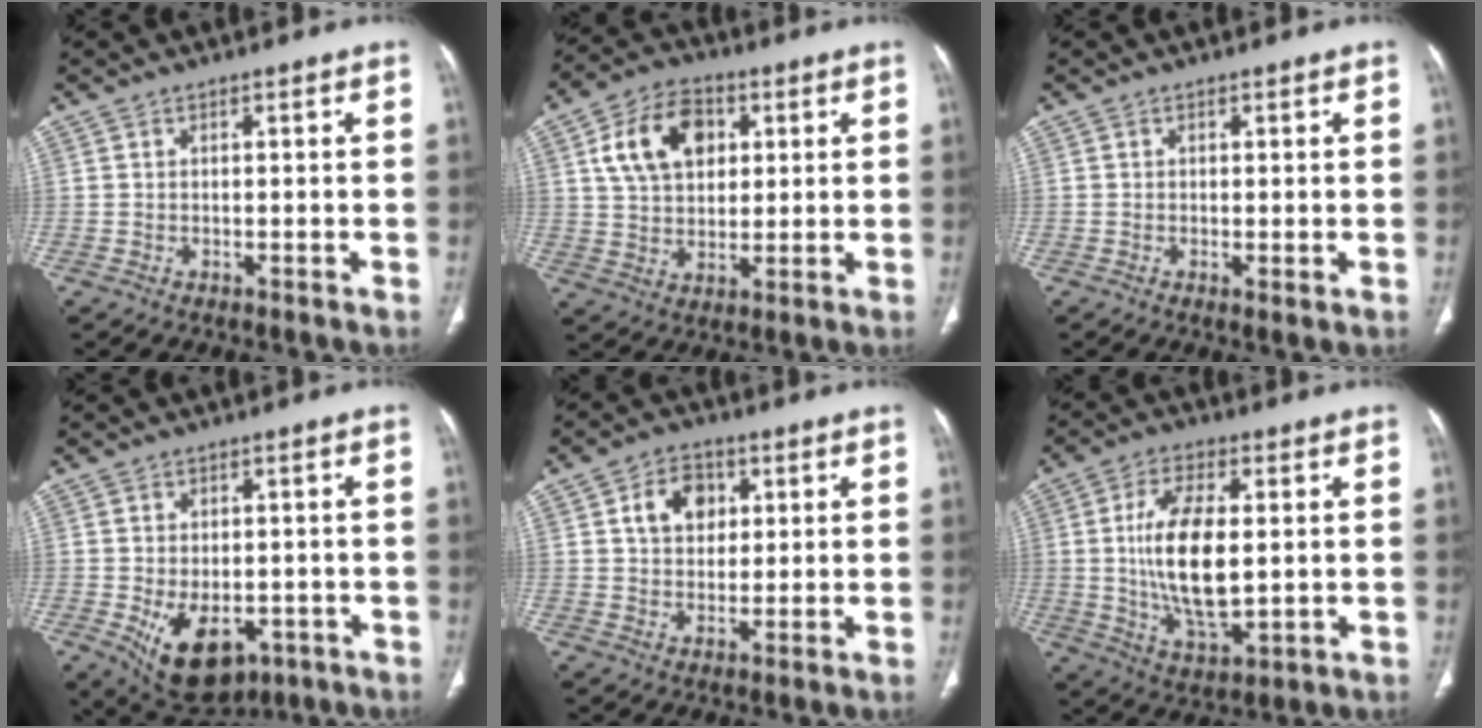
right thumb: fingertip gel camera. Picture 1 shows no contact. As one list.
[{"total": 12.8, "force": [4.0, 8.9, 8.4], "torque": [-0.122, 0.002, 0.068]}, {"total": 1.1, "force": [-0.1, 0.3, 1.0], "torque": [-0.022, -0.006, -0.003]}, {"total": 12.1, "force": [-4.5, 7.6, 8.3], "torque": [-0.115, 0.002, -0.047]}, {"total": 6.8, "force": [1.9, 5.1, 4.1], "torque": [-0.043, 0.001, 0.029]}, {"total": 15.2, "force": [0.7, 7.1, 13.4], "torque": [-0.244, -0.015, 0.019]}]